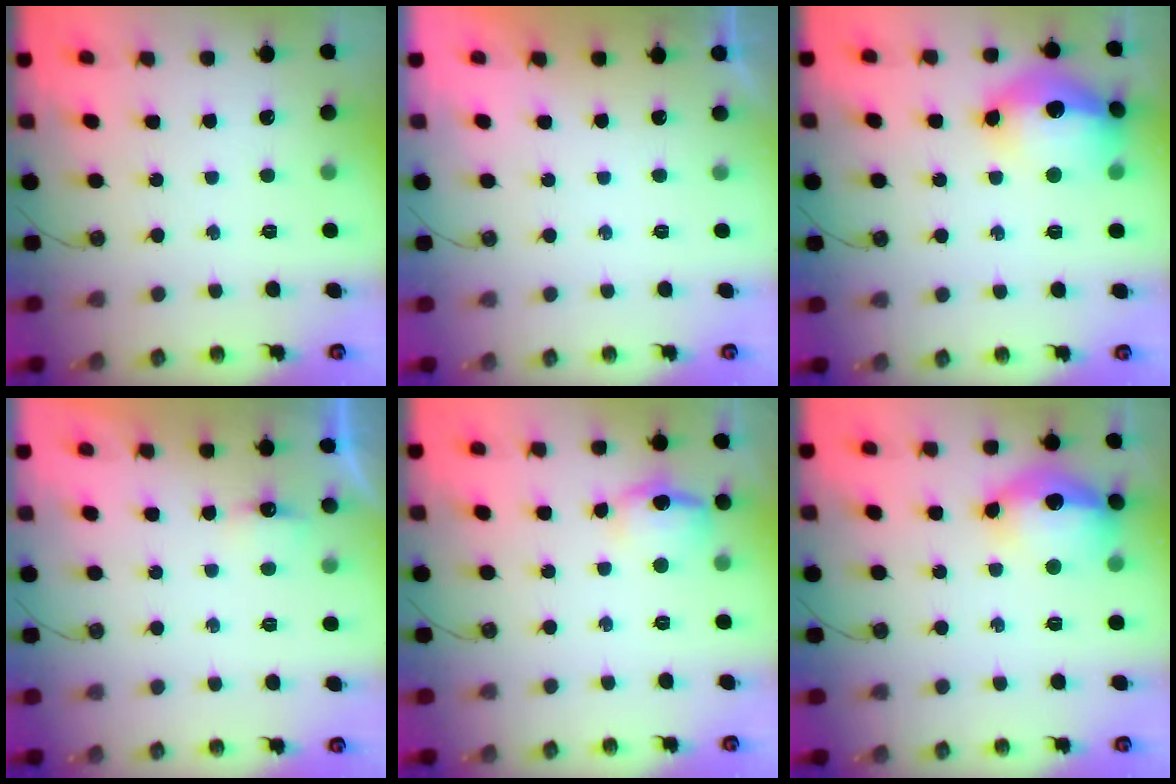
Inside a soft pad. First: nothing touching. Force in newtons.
{"total": 0.0}
{"total": 18.6, "press": 18.5, "slide": 1.6}
{"total": 4.3, "press": 4.3, "slide": 0.7}
{"total": 10.8, "press": 10.7, "slide": 1.4}
{"total": 16.7, "press": 16.3, "slide": 3.5}